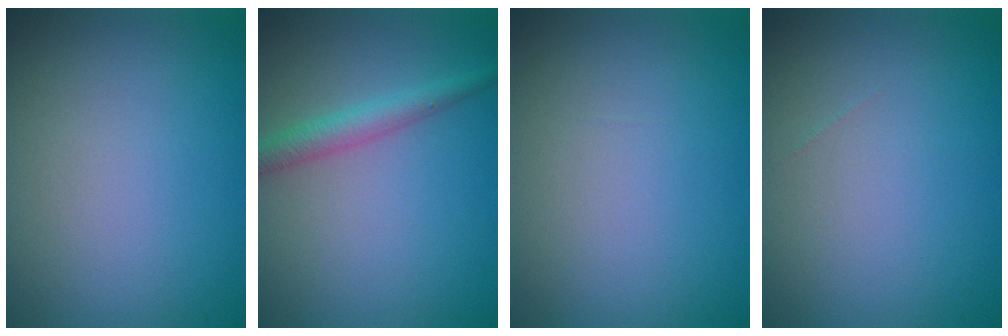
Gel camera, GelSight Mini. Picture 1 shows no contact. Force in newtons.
{"total": 2.6, "press": 2.6, "slide": 0.1}
{"total": 0.0}
{"total": 0.0}